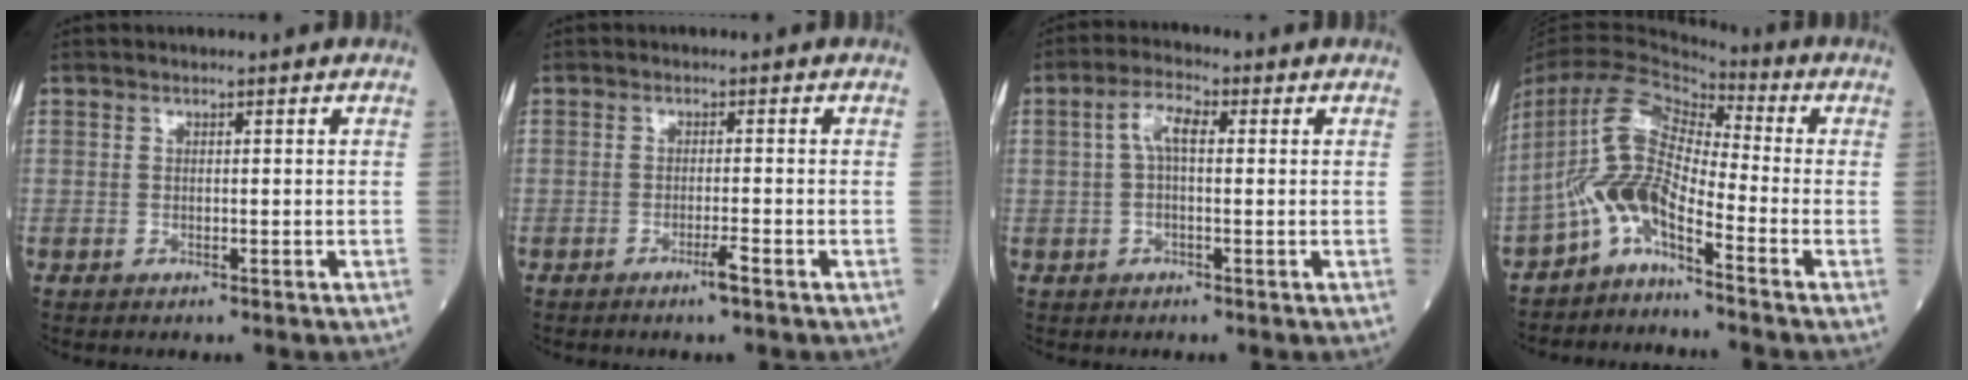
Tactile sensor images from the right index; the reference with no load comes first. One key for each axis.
{"total": 2.1, "fx": -1.3, "fy": -0.3, "fz": 1.7, "tx": -0.032, "ty": -0.005, "tz": -0.023}
{"total": 4.5, "fx": 0.9, "fy": 1.6, "fz": 4.2, "tx": -0.085, "ty": 0.016, "tz": 0.017}
{"total": 8.8, "fx": -4.3, "fy": 3.1, "fz": 7.1, "tx": -0.155, "ty": 0.025, "tz": -0.084}